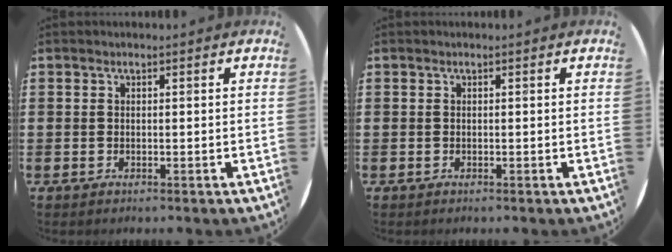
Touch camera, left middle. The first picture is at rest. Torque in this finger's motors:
{"motor_torque": [0.00, 0.00, 0.00, 0.00]}